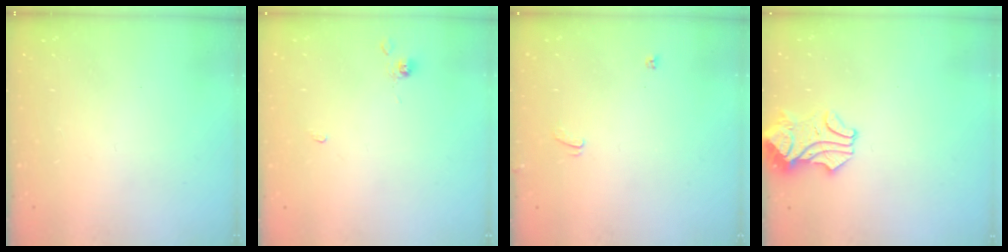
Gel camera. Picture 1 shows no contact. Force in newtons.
{"total": 0.0}
{"total": 2.7, "press": 2.7, "slide": 0.3}
{"total": 0.0}